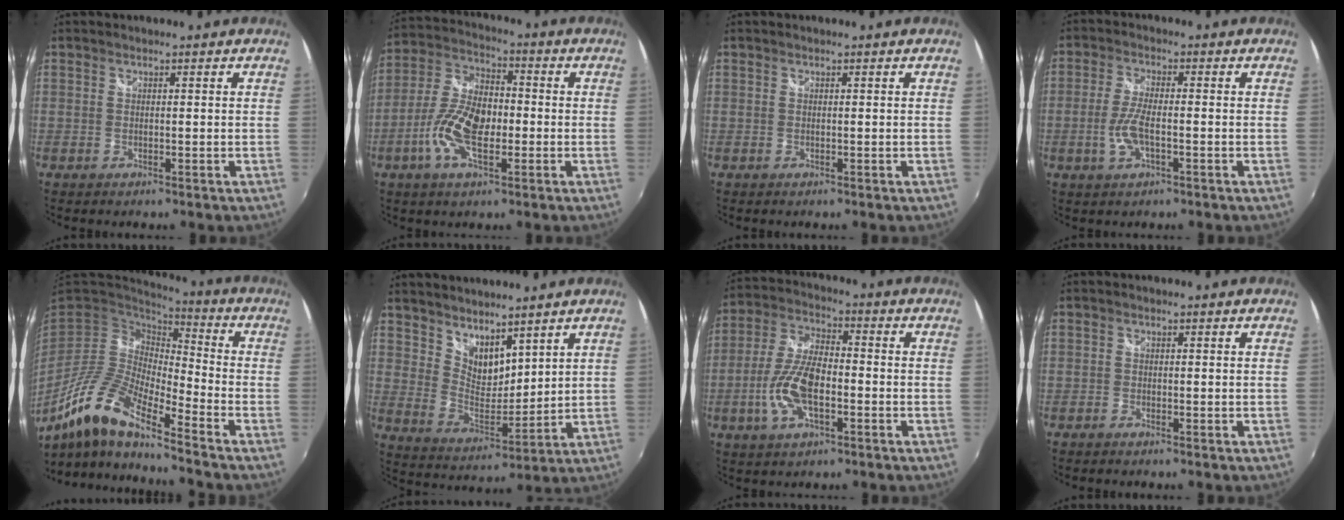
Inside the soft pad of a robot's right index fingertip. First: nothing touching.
{"total": 12.3, "force": [-3.3, 5.7, 10.3], "torque": [-0.216, 0.007, -0.066]}
{"total": 0.0}
{"total": 5.7, "force": [-1.7, 2.0, 5.1], "torque": [-0.111, -0.002, -0.032]}
{"total": 15.1, "force": [-10.0, 3.0, 10.9], "torque": [-0.206, -0.016, -0.204]}
{"total": 9.0, "force": [7.1, 4.1, 3.7], "torque": [-0.059, -0.001, 0.140]}
{"total": 11.5, "force": [-3.5, 4.9, 9.8], "torque": [-0.209, 0.003, -0.068]}
{"total": 0.8, "force": [-0.8, 0.3, 0.2], "torque": [-0.008, -0.003, -0.017]}